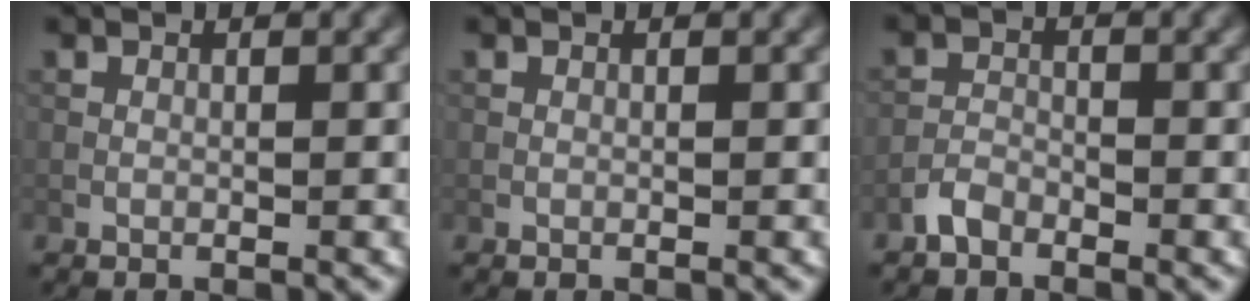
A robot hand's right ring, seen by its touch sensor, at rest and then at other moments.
{"total": 0.0}
{"total": 1.6, "force": [-1.4, 0.7, 0.5], "torque": [-0.007, 0.007, -0.032]}